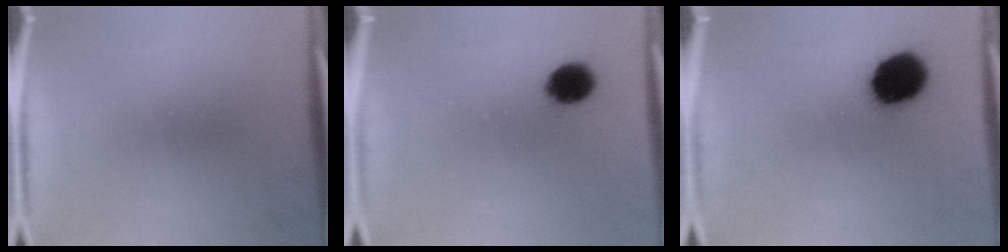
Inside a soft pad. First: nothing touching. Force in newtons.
{"total": 7.4}
{"total": 14.0}